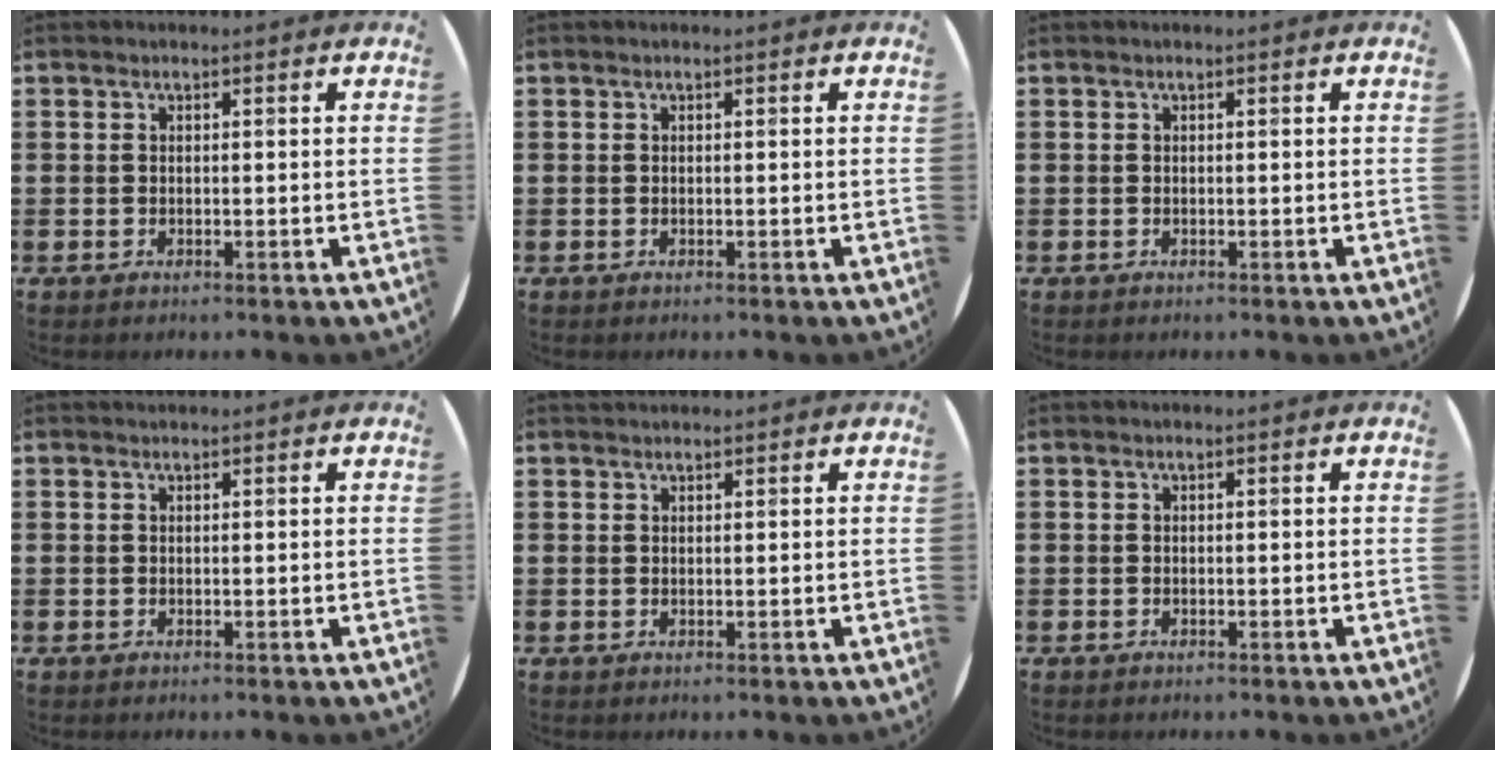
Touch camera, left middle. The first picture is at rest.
{"total": 0.0}
{"total": 0.0}
{"total": 0.0}
{"total": 0.7, "force": [0.7, 0.2, -0.1], "torque": [0.003, 0.004, 0.014]}
{"total": 0.0}